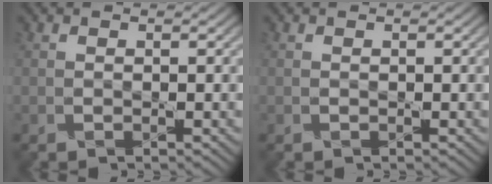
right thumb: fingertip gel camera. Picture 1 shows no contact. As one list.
[{"total": 0.0}]